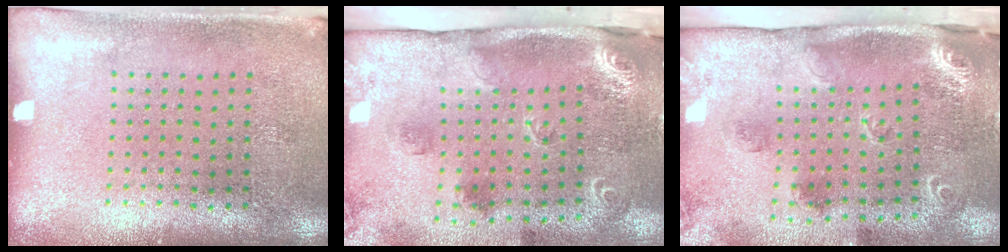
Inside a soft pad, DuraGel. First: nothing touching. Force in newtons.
{"total": 2.1, "press": 1.8, "slide": 1.1}
{"total": 2.1, "press": 1.8, "slide": 1.1}